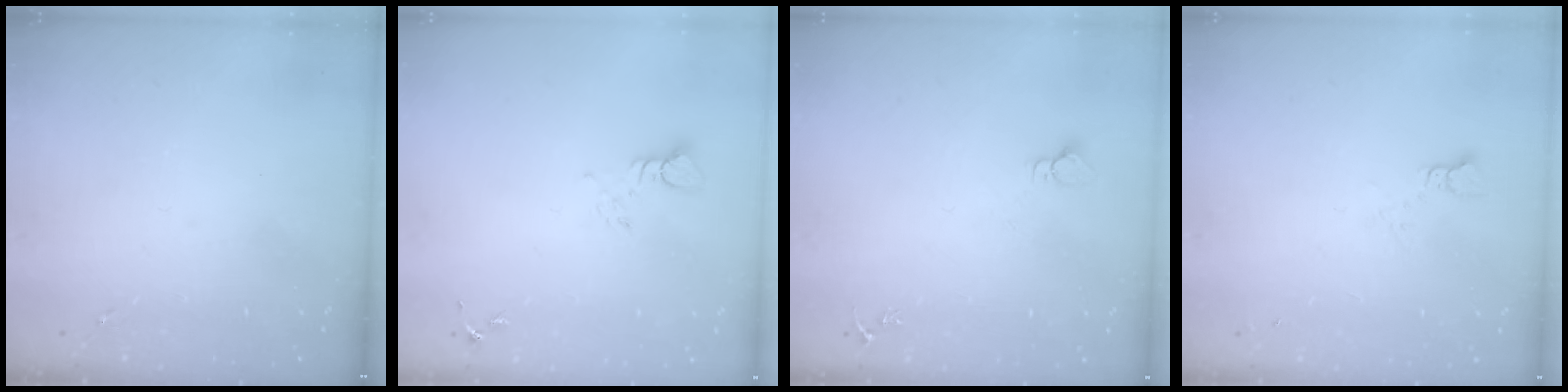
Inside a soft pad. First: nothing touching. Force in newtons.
{"total": 3.8, "press": 3.7, "slide": 0.4}
{"total": 2.7, "press": 2.7, "slide": 0.1}
{"total": 4.1, "press": 4.0, "slide": 0.4}